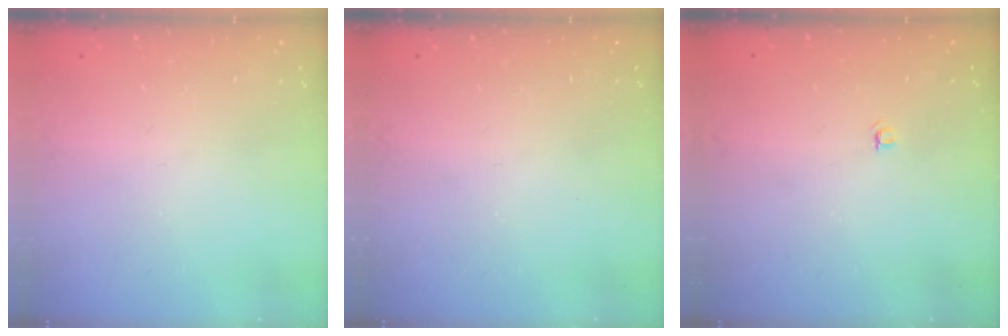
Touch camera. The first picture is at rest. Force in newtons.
{"total": 0.0}
{"total": 3.4, "press": 3.4, "slide": 0.3}